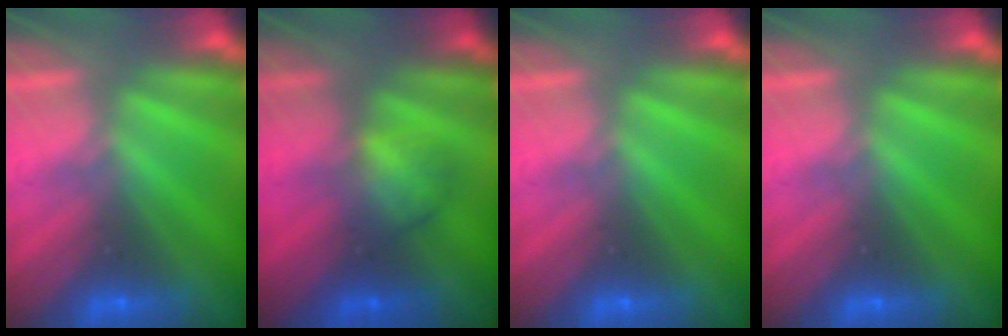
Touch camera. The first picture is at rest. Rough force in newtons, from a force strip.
{"total": 2.0}
{"total": 0.0}
{"total": 0.0}